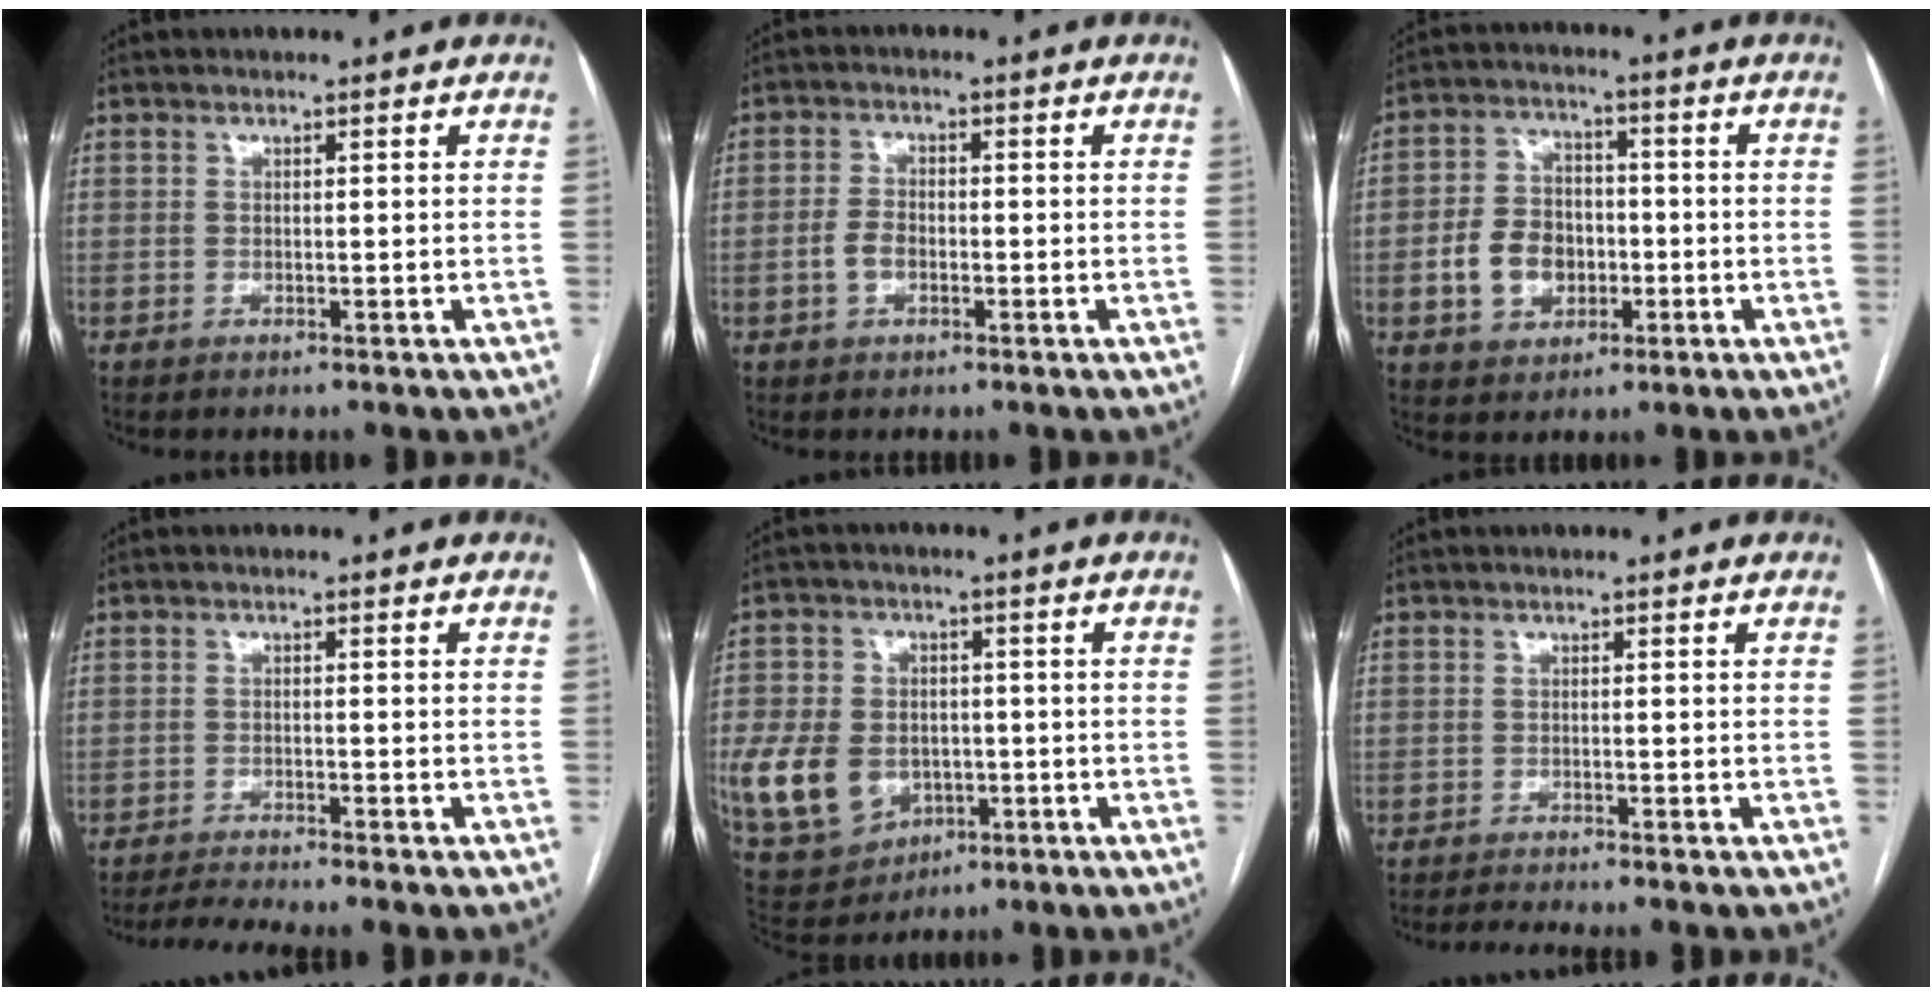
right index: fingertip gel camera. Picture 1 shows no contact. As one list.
[{"total": 3.5, "force": [-1.0, 2.3, 2.5], "torque": [-0.053, 0.009, -0.018]}, {"total": 8.8, "force": [-1.9, 6.7, 5.4], "torque": [-0.117, 0.022, -0.029]}, {"total": 4.8, "force": [-4.3, -1.4, 1.6], "torque": [-0.027, -0.015, -0.075]}, {"total": 15.7, "force": [-3.5, 12.2, 9.2], "torque": [-0.235, 0.008, -0.039]}, {"total": 3.7, "force": [-3.3, -0.9, 1.3], "torque": [-0.019, -0.008, -0.052]}]